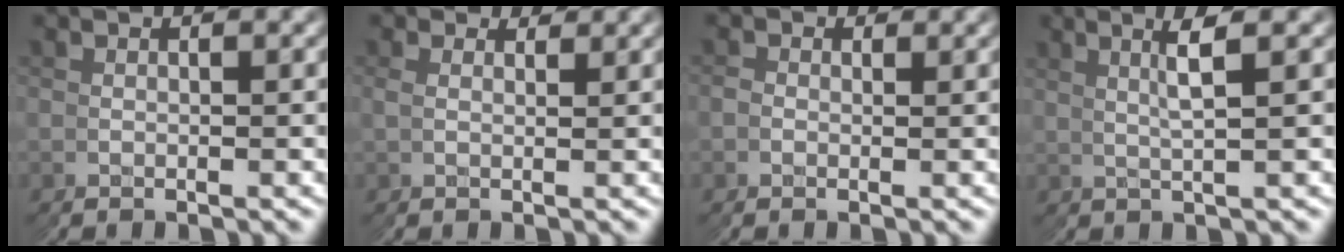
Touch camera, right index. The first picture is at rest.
{"total": 1.0, "force": [0.8, 0.4, 0.5], "torque": [0.002, 0.001, 0.012]}
{"total": 1.5, "force": [-0.2, 0.9, -1.2], "torque": [0.024, -0.002, -0.006]}
{"total": 2.9, "force": [1.7, -1.9, 1.5], "torque": [-0.023, 0.022, 0.031]}